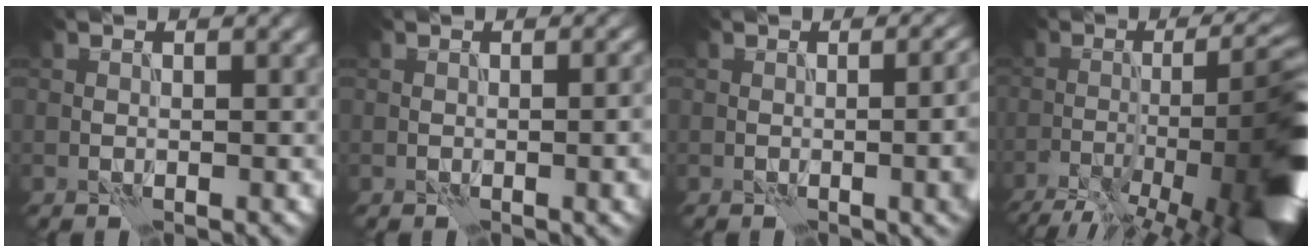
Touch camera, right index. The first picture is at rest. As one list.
[{"total": 3.0, "force": [-0.4, 0.7, 2.8], "torque": [-0.034, -0.001, -0.004]}, {"total": 7.8, "force": [-0.5, 3.3, 7.0], "torque": [-0.050, 0.001, 0.000]}, {"total": 15.6, "force": [-7.9, 4.6, 12.6], "torque": [-0.139, 0.009, -0.114]}]